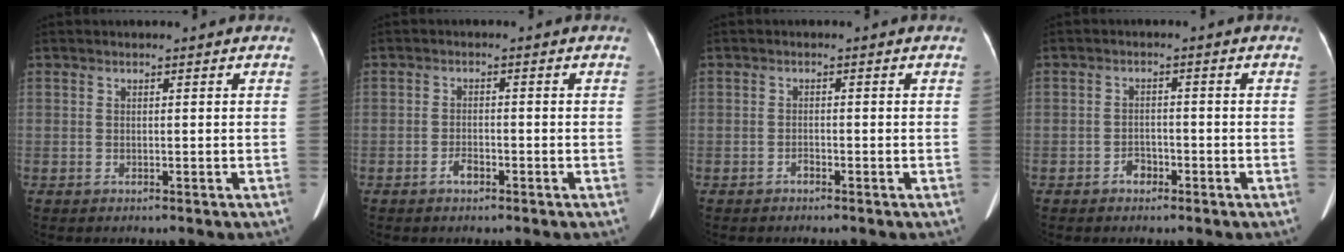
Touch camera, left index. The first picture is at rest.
{"total": 1.8, "force": [-1.2, 0.8, 1.0], "torque": [-0.019, 0.002, -0.021]}
{"total": 0.8, "force": [-0.7, 0.3, 0.3], "torque": [-0.004, 0.001, -0.012]}
{"total": 2.1, "force": [-1.4, 1.3, 0.8], "torque": [-0.012, 0.006, -0.023]}